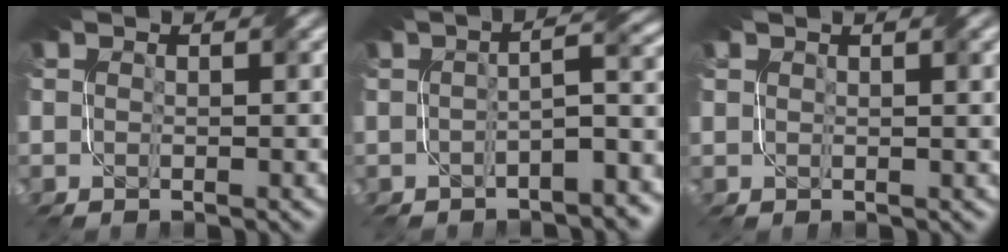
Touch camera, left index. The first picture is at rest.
{"total": 6.2, "force": [-2.1, 1.8, 5.6], "torque": [-0.064, 0.015, -0.037]}
{"total": 3.3, "force": [1.9, 1.2, 2.4], "torque": [-0.015, 0.010, 0.014]}